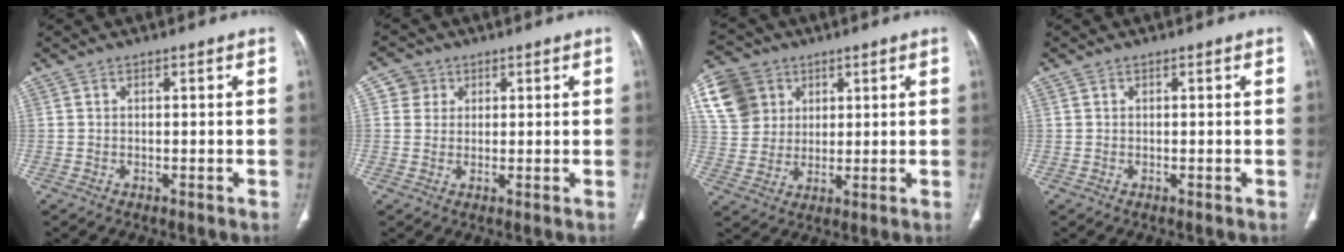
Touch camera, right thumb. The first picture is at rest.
{"total": 3.5, "force": [1.3, 3.2, 0.1], "torque": [0.021, -0.002, 0.016]}
{"total": 13.0, "force": [4.9, 11.1, 4.9], "torque": [-0.080, 0.008, 0.093]}
{"total": 0.0}